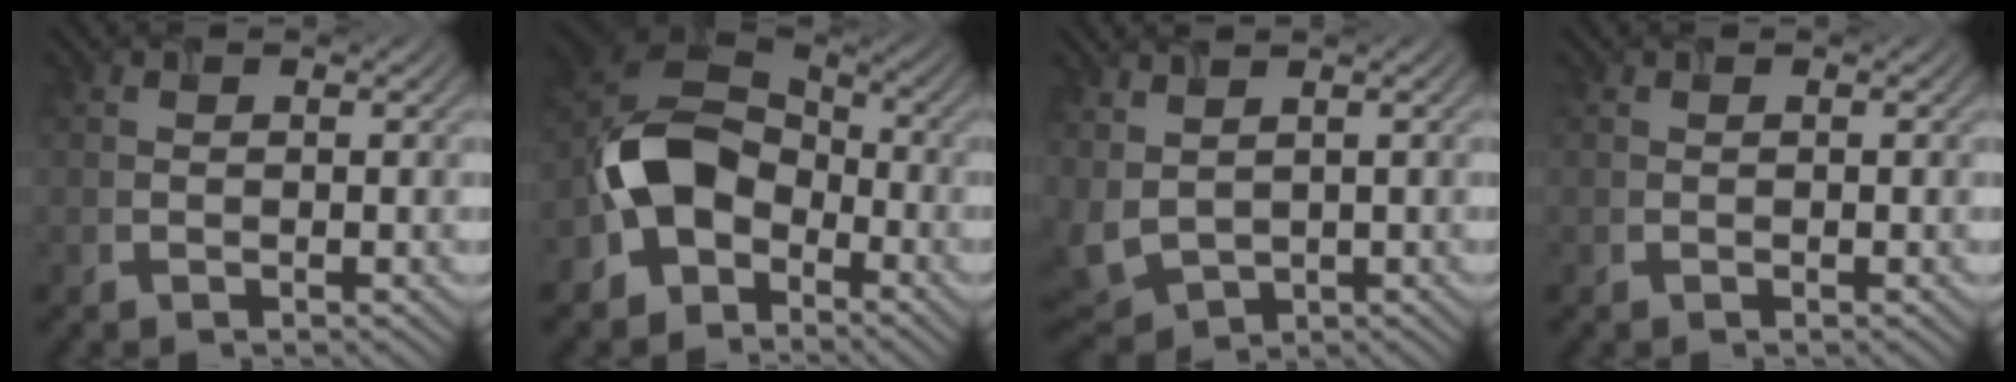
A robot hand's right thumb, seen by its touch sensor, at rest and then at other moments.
{"total": 10.1, "force": [-4.0, 7.4, 5.6], "torque": [-0.113, 0.005, -0.098]}
{"total": 5.7, "force": [1.8, 3.8, 3.9], "torque": [-0.134, -0.006, 0.046]}
{"total": 0.0}